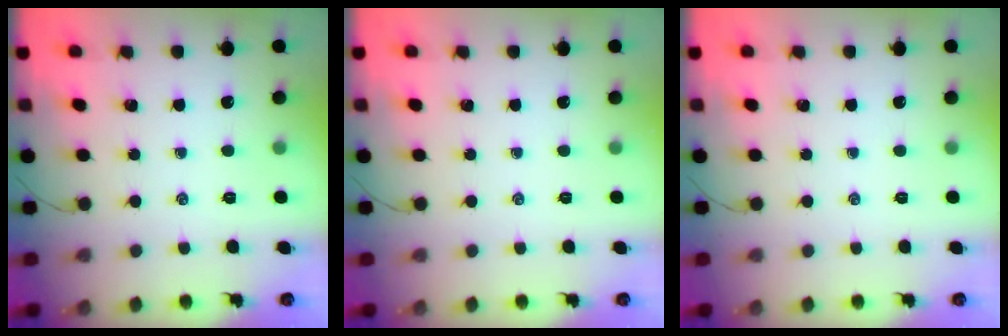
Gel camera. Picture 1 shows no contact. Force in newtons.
{"total": 0.0}
{"total": 0.0}